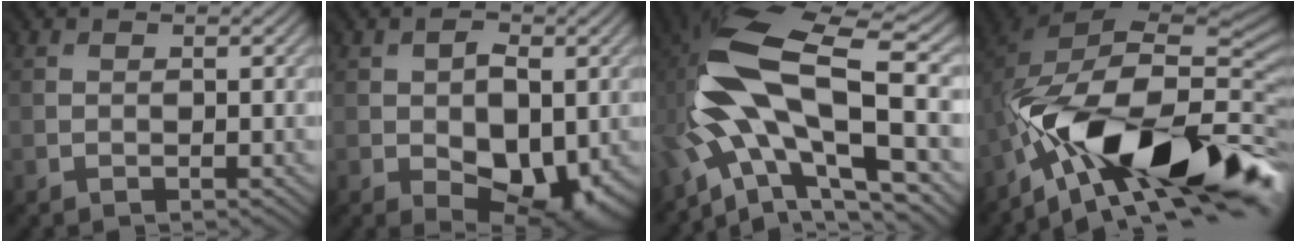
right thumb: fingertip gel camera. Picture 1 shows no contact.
{"total": 8.1, "force": [-1.1, 5.4, 5.9], "torque": [-0.089, -0.014, -0.013]}
{"total": 16.1, "force": [-3.1, 6.6, 14.3], "torque": [-0.279, 0.001, -0.055]}
{"total": 18.9, "force": [-7.9, 8.5, 14.9], "torque": [-0.255, -0.015, -0.123]}